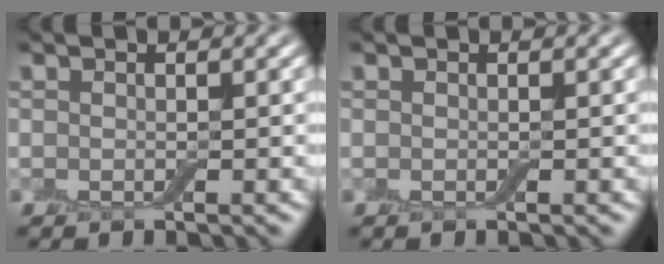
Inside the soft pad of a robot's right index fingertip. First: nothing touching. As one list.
[{"total": 0.0}]